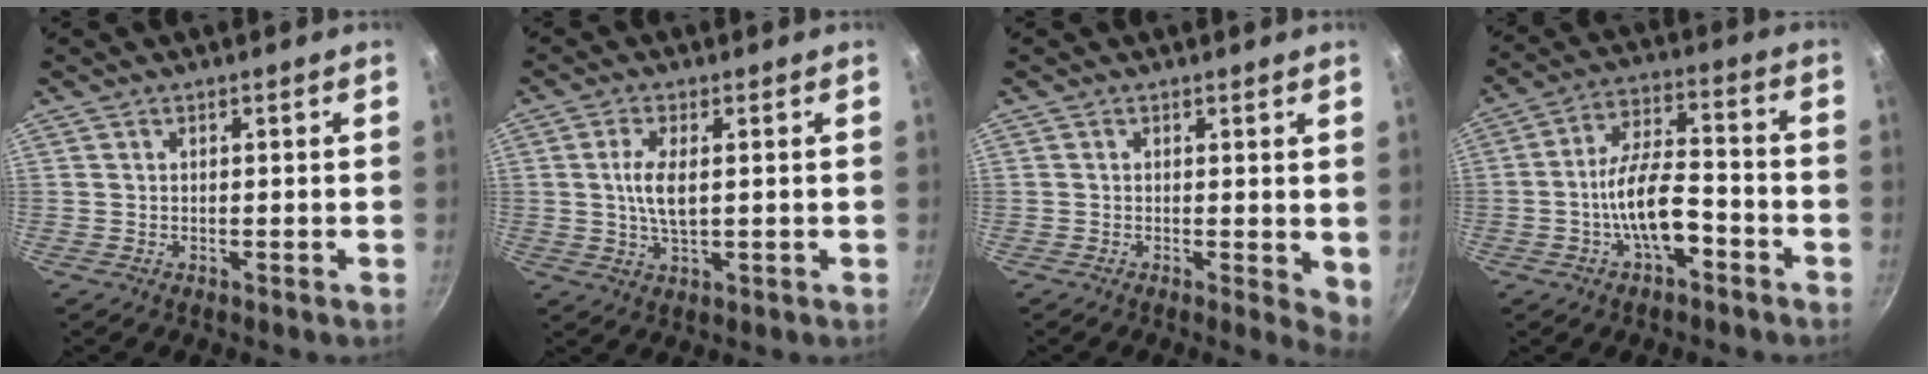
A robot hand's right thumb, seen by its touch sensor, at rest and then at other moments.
{"total": 5.8, "force": [0.6, 2.3, 5.3], "torque": [-0.112, 0.000, 0.011]}
{"total": 3.9, "force": [0.1, 1.7, 3.6], "torque": [-0.044, -0.010, 0.000]}
{"total": 11.3, "force": [-4.3, 5.1, 9.1], "torque": [-0.145, 0.047, -0.078]}